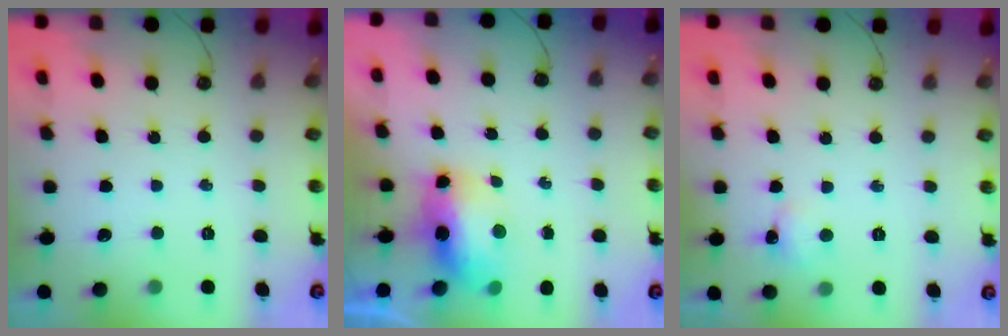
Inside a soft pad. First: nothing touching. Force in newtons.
{"total": 9.7, "press": 9.5, "slide": 1.5}
{"total": 2.7, "press": 2.6, "slide": 0.5}